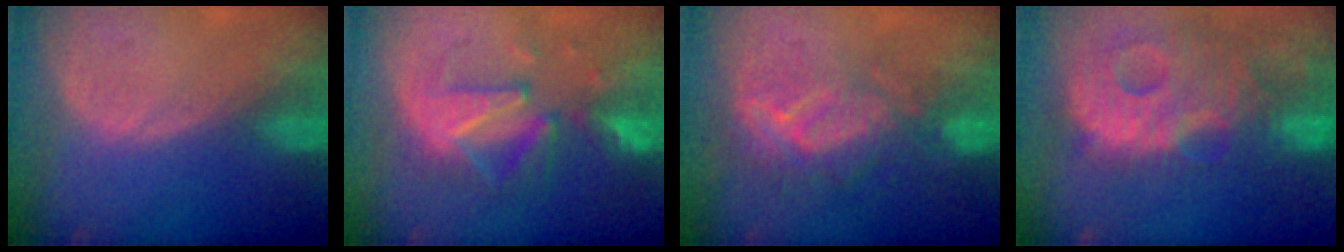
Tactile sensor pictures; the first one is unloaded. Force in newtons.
{"total": 10.0, "press": 8.9, "slide": 4.5}
{"total": 9.4, "press": 8.5, "slide": 4.1}
{"total": 14.0, "press": 12.0, "slide": 7.1}